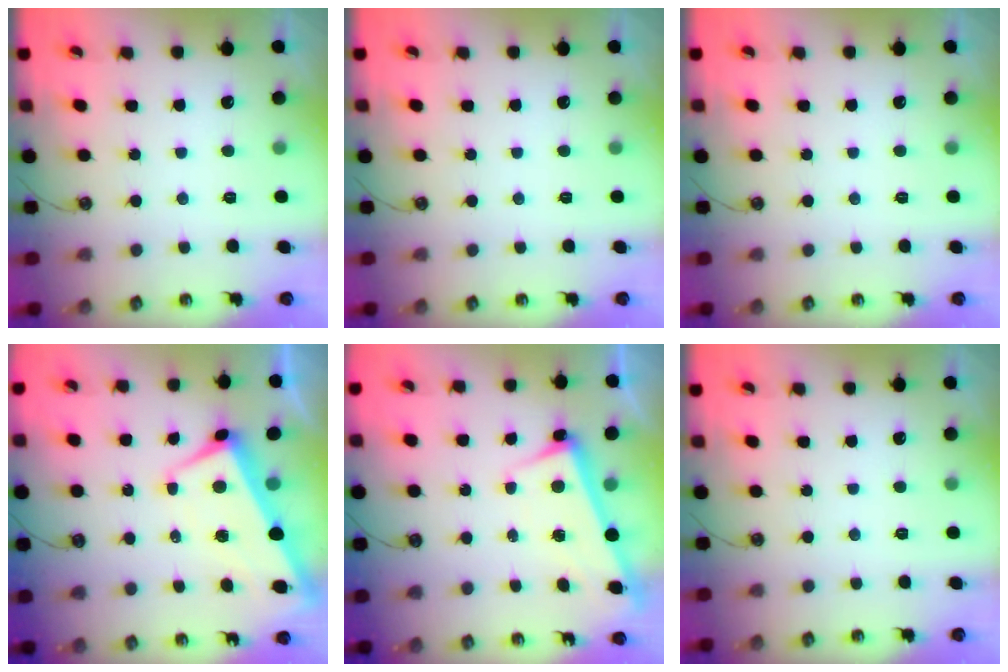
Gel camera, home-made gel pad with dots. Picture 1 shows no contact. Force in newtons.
{"total": 0.0}
{"total": 0.0}
{"total": 1.2, "press": 0.3, "slide": 1.1}
{"total": 2.5, "press": 2.4, "slide": 0.7}
{"total": 0.0}